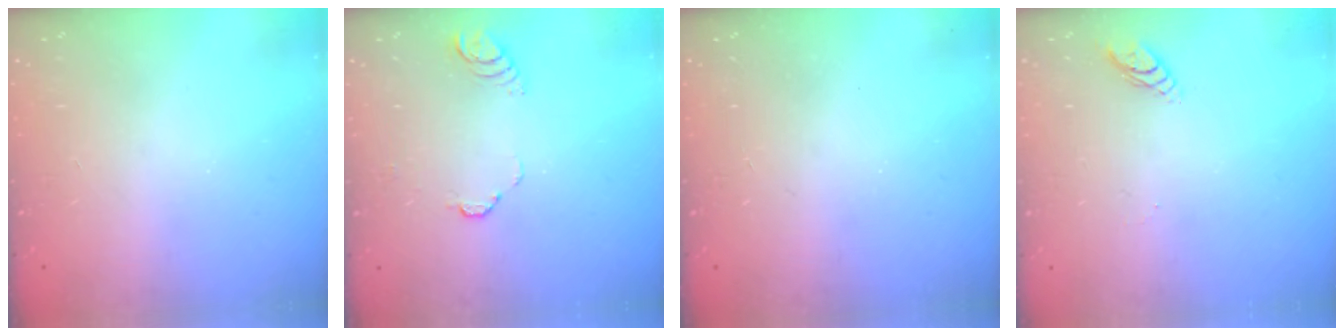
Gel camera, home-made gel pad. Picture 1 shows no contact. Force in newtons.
{"total": 3.1, "press": 3.1, "slide": 0.2}
{"total": 0.0}
{"total": 4.4, "press": 4.4, "slide": 0.6}